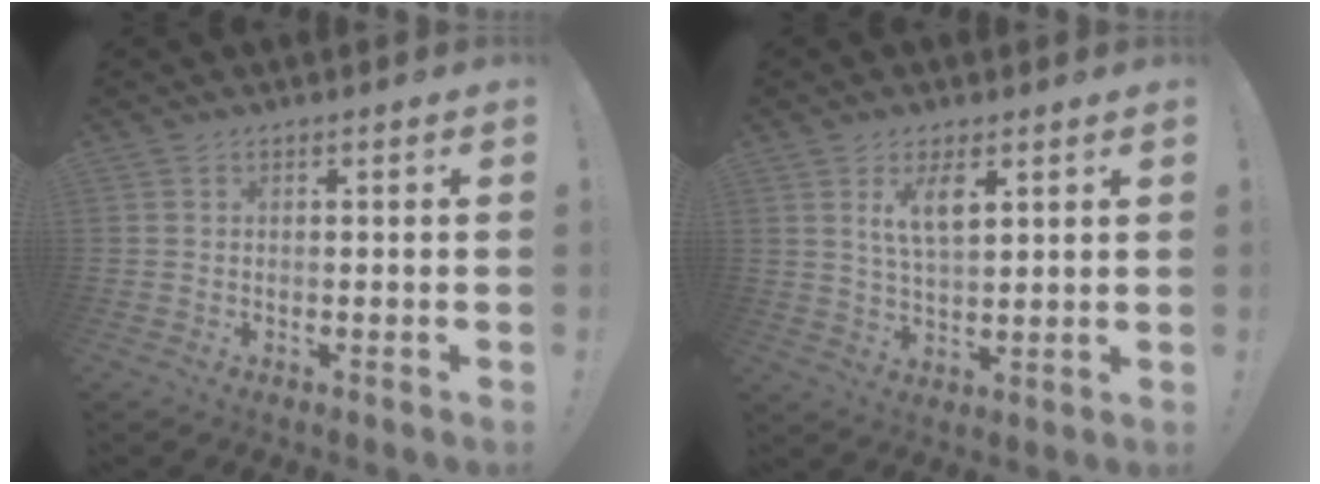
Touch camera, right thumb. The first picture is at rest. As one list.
[{"total": 7.5, "force": [4.0, 3.2, 5.5], "torque": [-0.098, -0.013, 0.069]}]